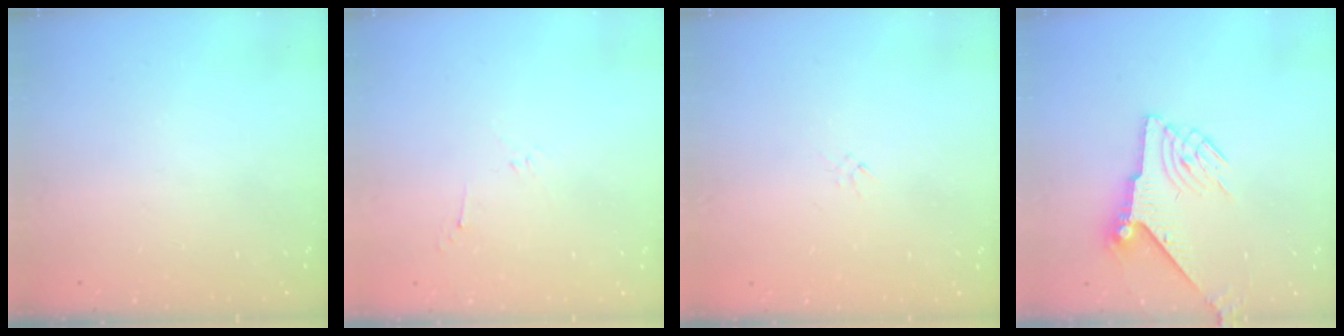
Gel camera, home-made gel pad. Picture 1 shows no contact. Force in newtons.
{"total": 2.8, "press": 2.7, "slide": 0.6}
{"total": 0.0}
{"total": 7.4, "press": 7.4, "slide": 0.2}